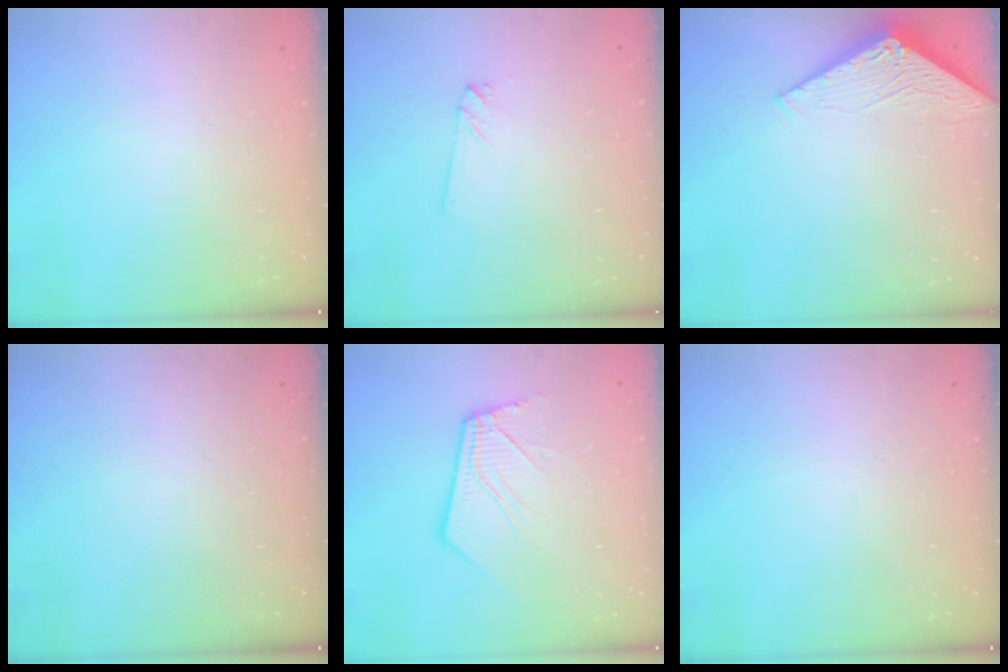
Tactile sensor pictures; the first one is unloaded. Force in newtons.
{"total": 1.2, "press": 1.2, "slide": 0.1}
{"total": 2.9, "press": 2.9, "slide": 0.3}
{"total": 0.0}
{"total": 11.1, "press": 11.0, "slide": 1.5}
{"total": 0.0}